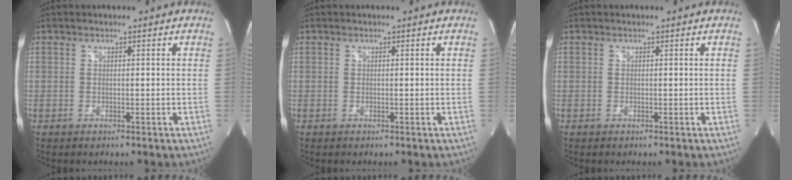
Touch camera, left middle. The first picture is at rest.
{"total": 0.0}
{"total": 0.0}